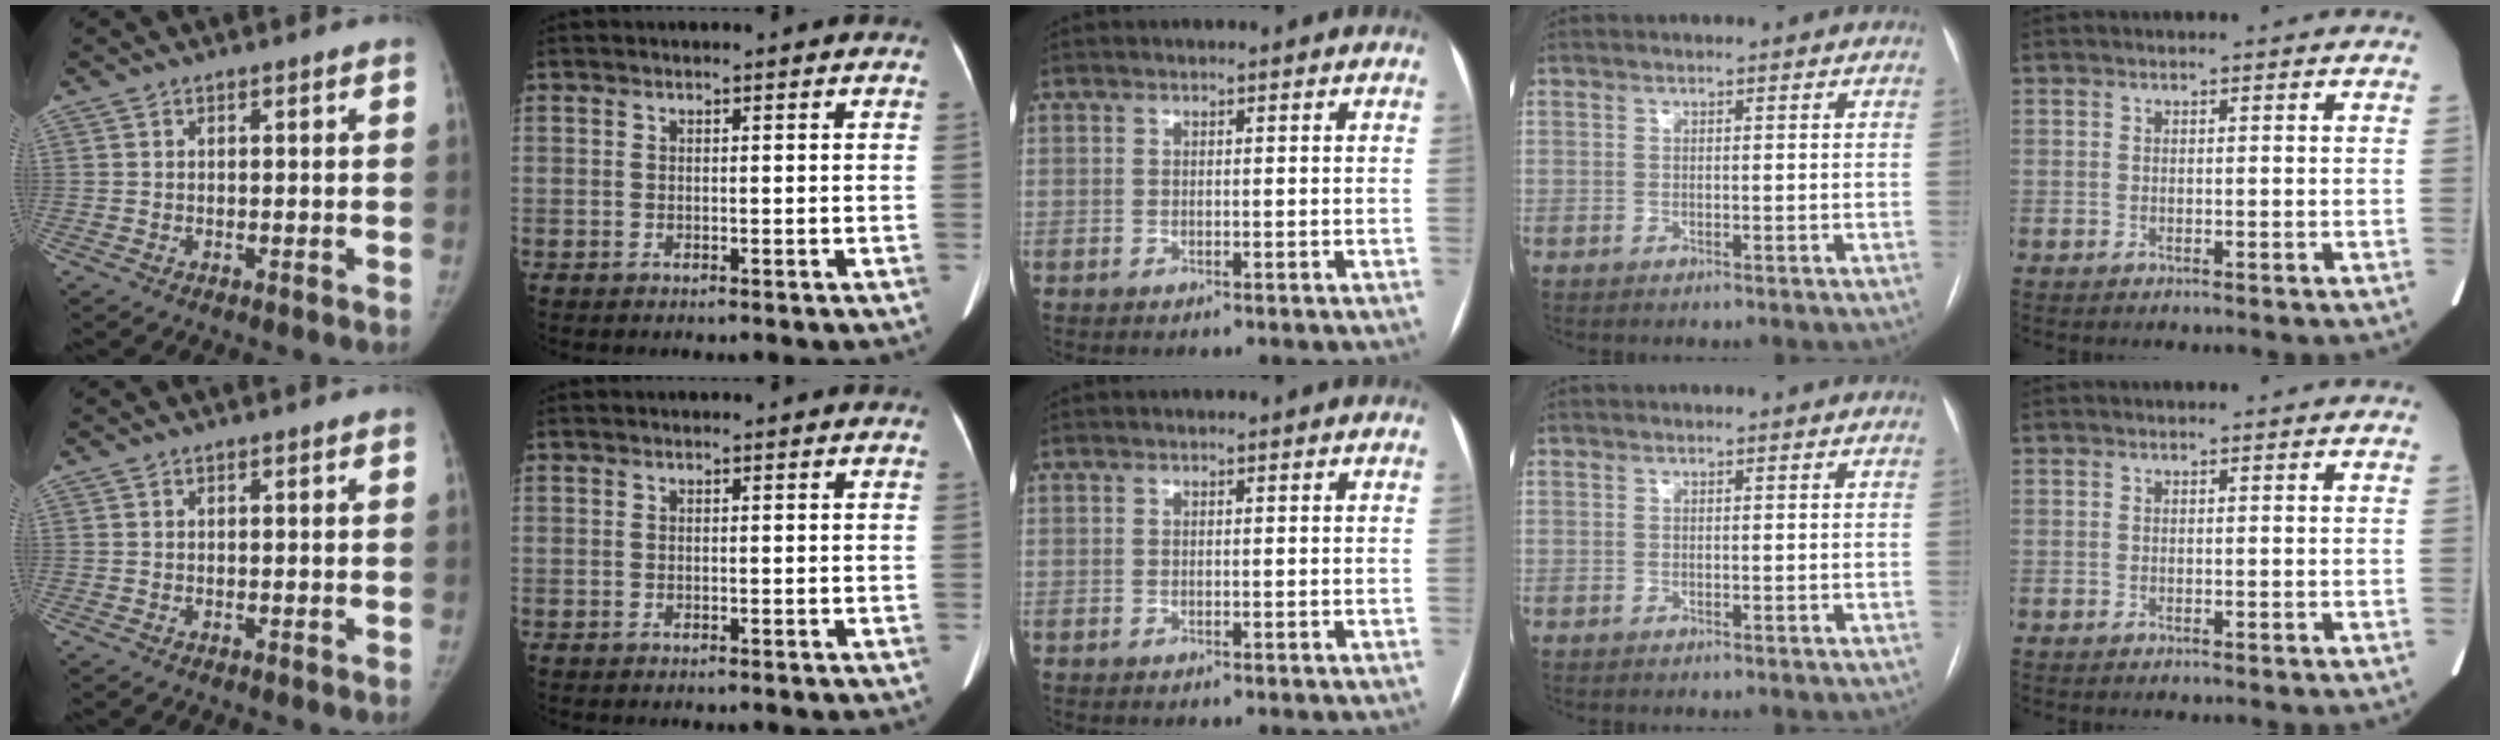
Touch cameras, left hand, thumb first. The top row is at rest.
{}